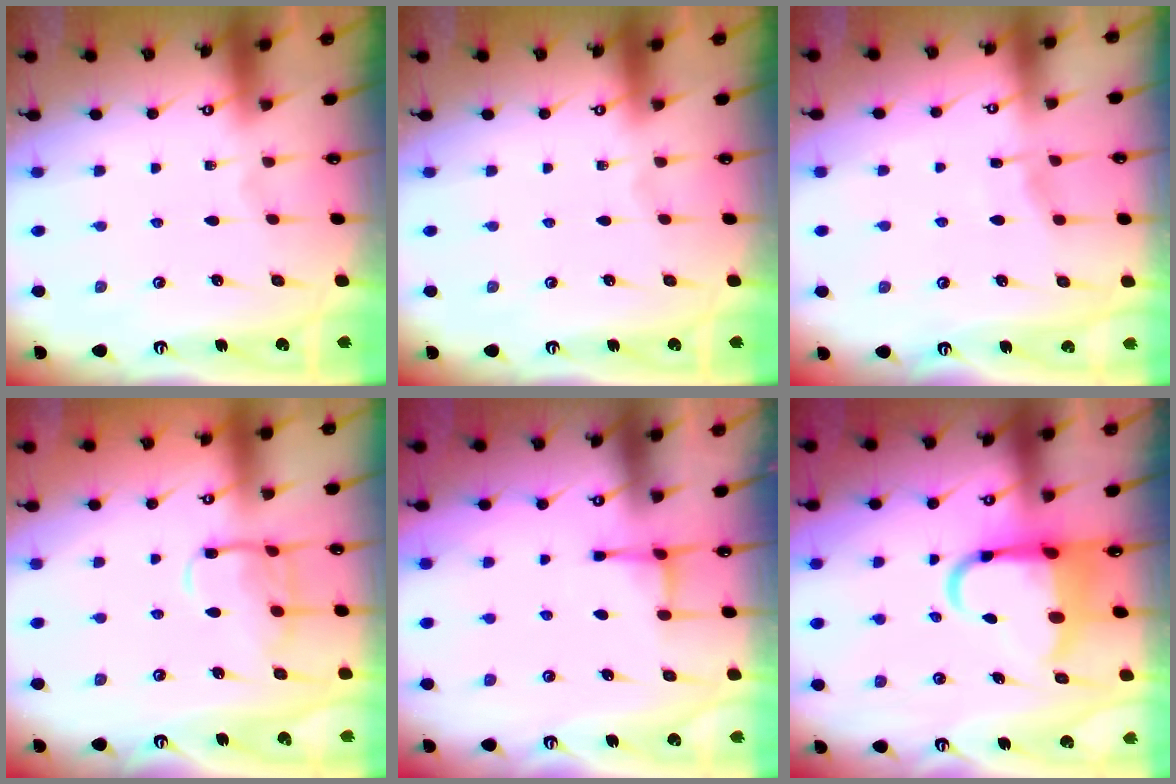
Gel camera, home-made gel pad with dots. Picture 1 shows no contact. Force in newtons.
{"total": 0.0}
{"total": 4.0, "press": 3.9, "slide": 0.5}
{"total": 11.3, "press": 11.3, "slide": 0.9}
{"total": 3.2, "press": 3.1, "slide": 0.7}
{"total": 8.7, "press": 8.5, "slide": 1.8}